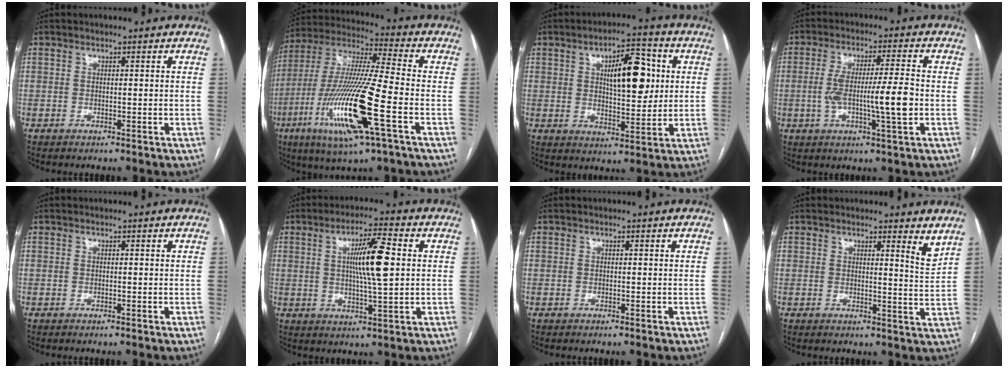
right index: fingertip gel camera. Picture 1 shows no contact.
{"total": 20.3, "force": [-7.0, 1.3, 19.1], "torque": [-0.412, -0.030, -0.132]}
{"total": 11.0, "force": [2.7, 4.0, 10.0], "torque": [-0.153, 0.015, 0.045]}
{"total": 10.1, "force": [-1.5, 0.5, 10.0], "torque": [-0.179, 0.003, -0.027]}
{"total": 0.0}
{"total": 9.4, "force": [1.5, 0.6, 9.3], "torque": [-0.163, 0.002, 0.026]}
{"total": 0.0}
{"total": 3.2, "force": [2.6, -0.1, 1.8], "torque": [-0.028, -0.030, 0.025]}